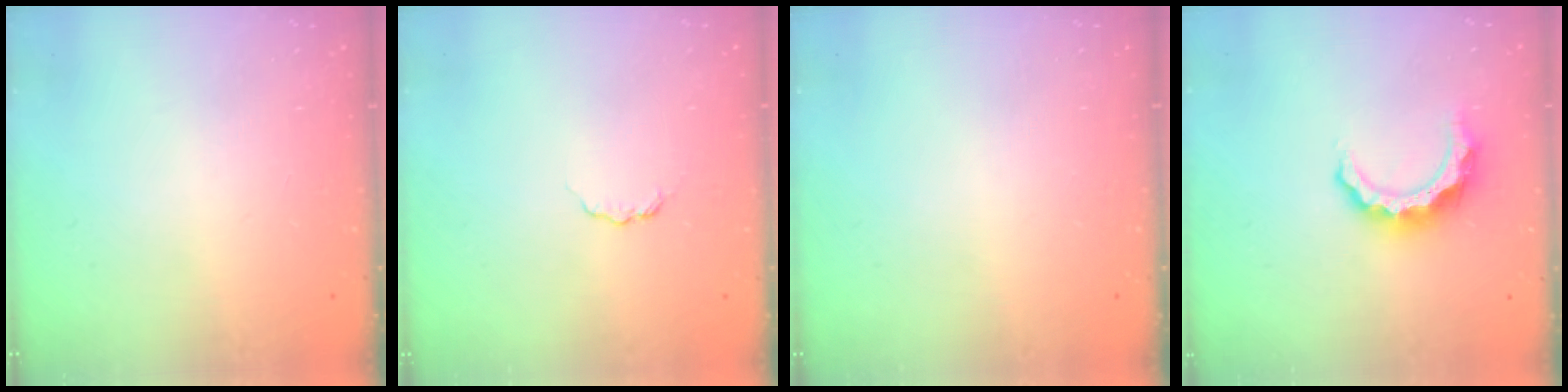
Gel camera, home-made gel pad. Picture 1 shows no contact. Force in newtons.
{"total": 3.7, "press": 3.7, "slide": 0.5}
{"total": 0.0}
{"total": 8.4, "press": 8.3, "slide": 0.8}